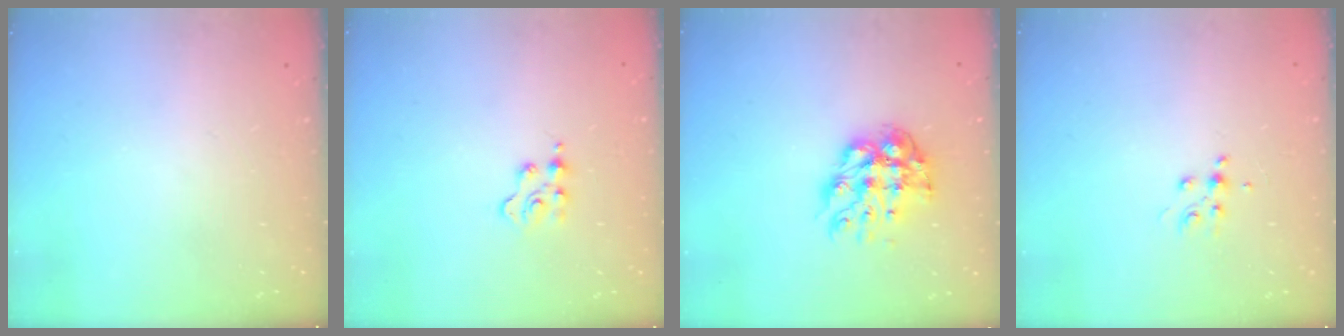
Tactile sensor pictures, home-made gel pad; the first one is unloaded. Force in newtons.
{"total": 2.4, "press": 2.4, "slide": 0.4}
{"total": 10.9, "press": 10.8, "slide": 0.9}
{"total": 5.0, "press": 4.9, "slide": 1.2}